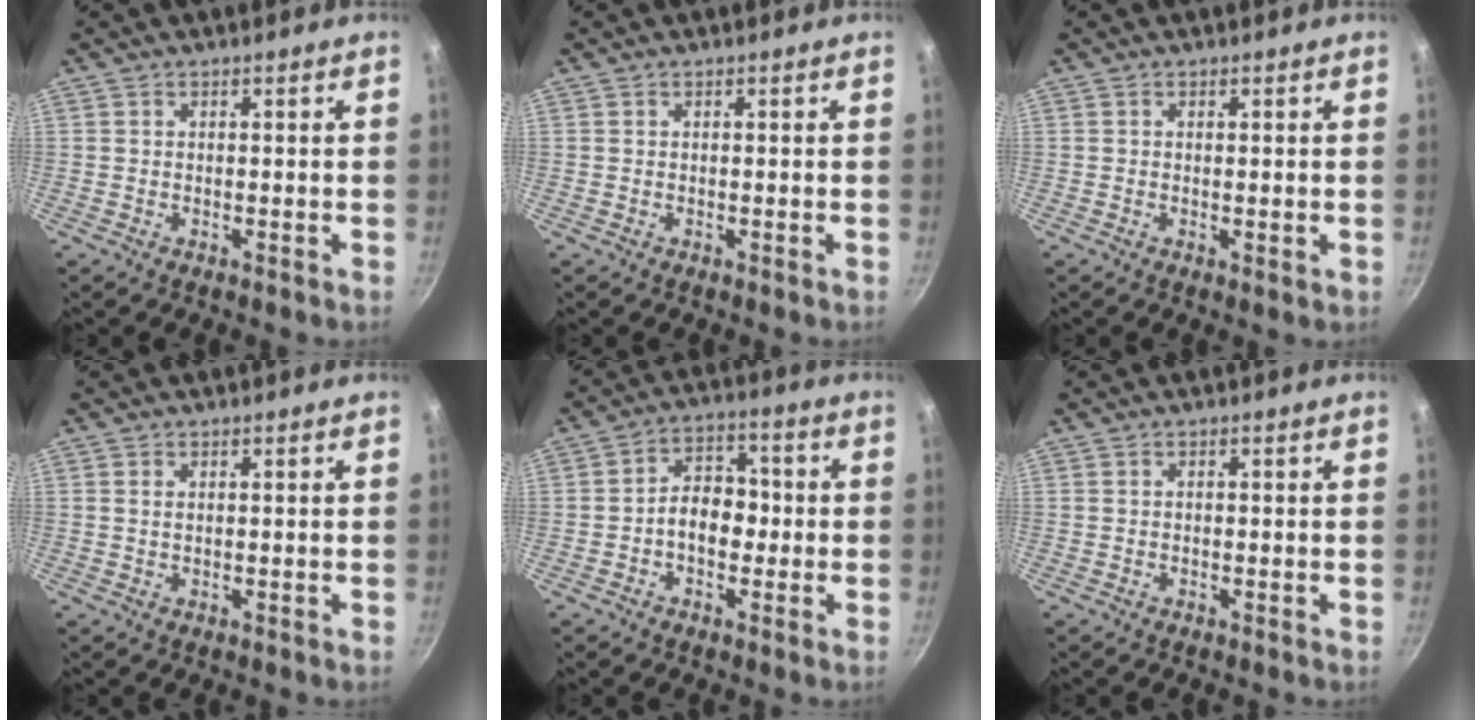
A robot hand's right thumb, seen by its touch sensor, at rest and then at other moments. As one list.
[{"total": 0.0}, {"total": 0.8, "force": [0.1, 0.2, 0.8], "torque": [-0.012, -0.003, -0.001]}, {"total": 0.7, "force": [0.2, 0.4, 0.6], "torque": [-0.010, 0.000, 0.005]}, {"total": 7.5, "force": [-1.2, 5.3, 5.1], "torque": [-0.039, 0.026, -0.028]}, {"total": 0.0}]